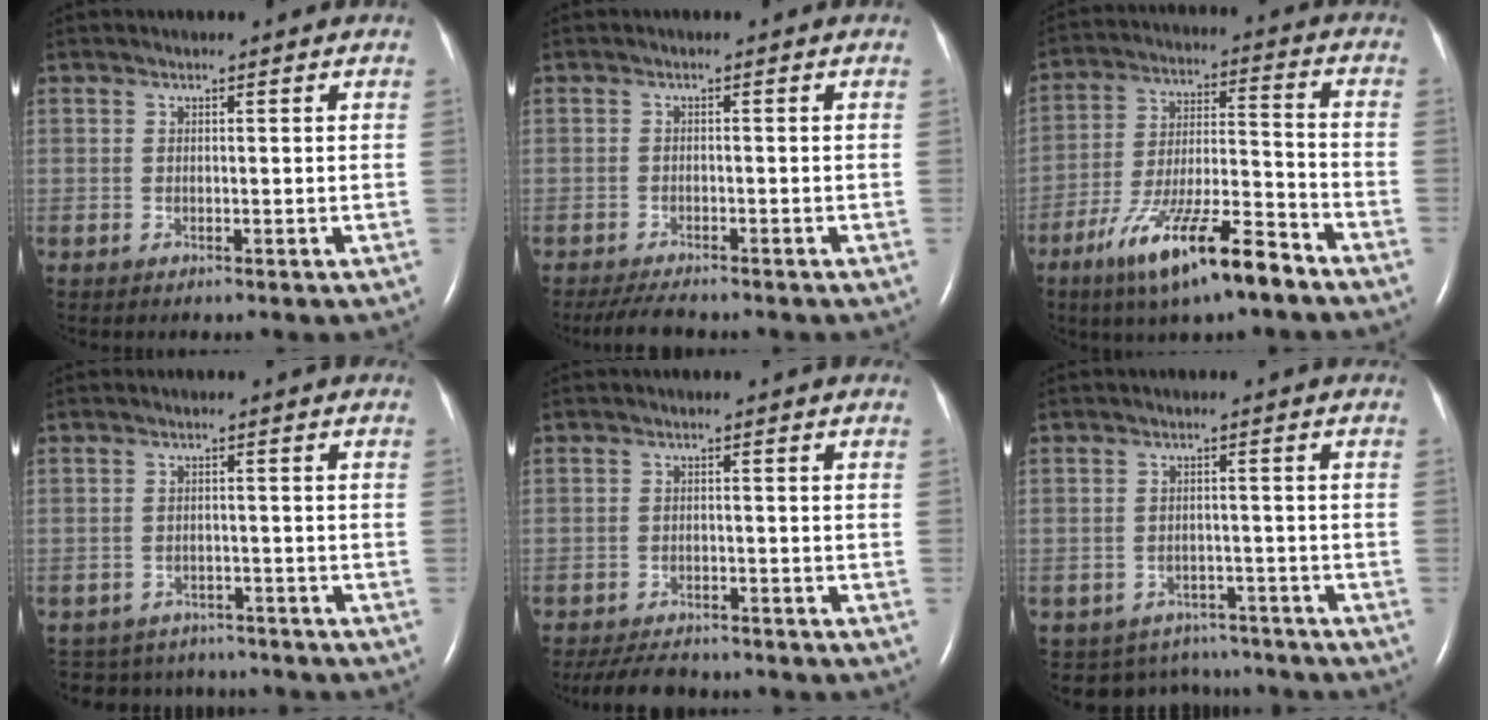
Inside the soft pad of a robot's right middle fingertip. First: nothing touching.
{"total": 4.4, "force": [-3.8, 0.7, 2.0], "torque": [-0.039, -0.014, -0.062]}
{"total": 15.5, "force": [-10.2, 2.3, 11.4], "torque": [-0.218, -0.018, -0.180]}
{"total": 9.3, "force": [-8.5, 3.6, 0.9], "torque": [-0.022, 0.015, -0.105]}
{"total": 7.2, "force": [-6.4, 2.1, 2.3], "torque": [-0.038, -0.012, -0.096]}
{"total": 8.3, "force": [-7.4, 3.7, -0.1], "torque": [-0.003, 0.023, -0.088]}